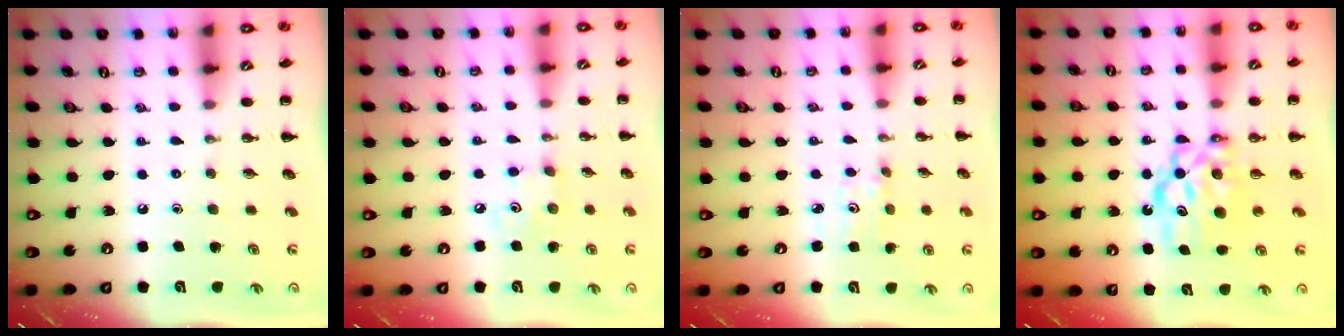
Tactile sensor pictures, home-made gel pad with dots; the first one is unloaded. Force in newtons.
{"total": 3.0, "press": 3.0, "slide": 0.6}
{"total": 2.4, "press": 2.3, "slide": 0.8}
{"total": 7.6, "press": 7.4, "slide": 1.9}